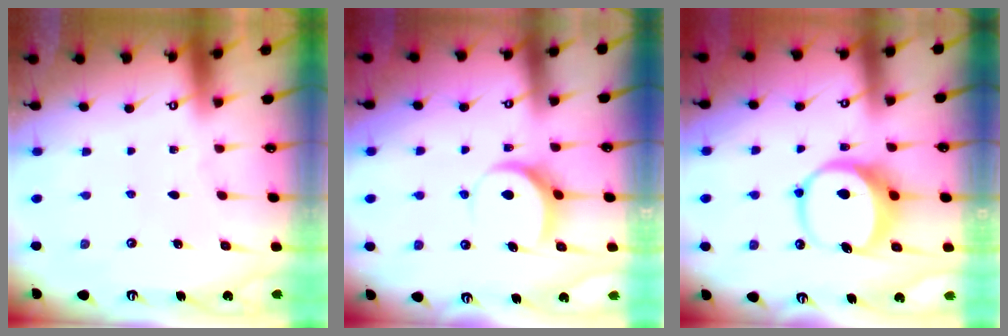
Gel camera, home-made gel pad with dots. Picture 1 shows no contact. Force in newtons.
{"total": 7.5, "press": 7.4, "slide": 0.8}
{"total": 9.4, "press": 9.3, "slide": 1.4}